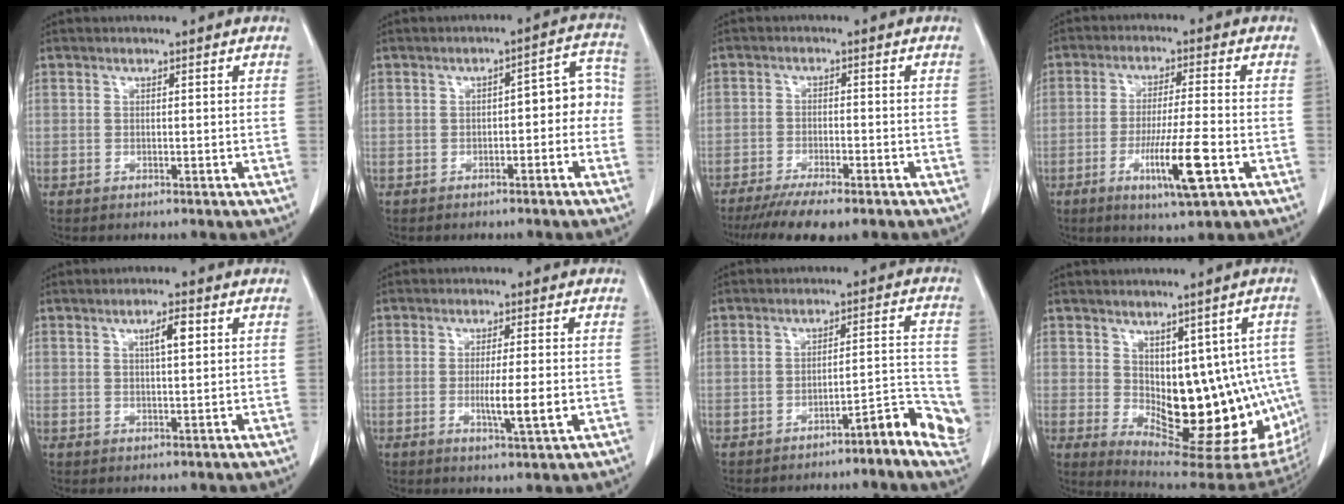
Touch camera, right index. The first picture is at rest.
{"total": 6.4, "force": [-0.7, 2.8, 5.7], "torque": [-0.062, 0.044, -0.006]}
{"total": 8.9, "force": [-6.9, 1.5, 5.4], "torque": [-0.077, -0.016, -0.109]}
{"total": 9.5, "force": [-3.6, 0.1, 8.8], "torque": [-0.153, -0.021, -0.062]}
{"total": 3.2, "force": [1.3, 0.5, 2.9], "torque": [-0.044, 0.003, 0.019]}
{"total": 5.4, "force": [-1.1, 0.0, 5.3], "torque": [-0.089, -0.012, -0.018]}
{"total": 6.3, "force": [-3.5, 0.7, 5.1], "torque": [-0.048, 0.015, -0.048]}
{"total": 18.2, "force": [-2.2, 9.0, 15.7], "torque": [-0.145, 0.004, -0.004]}